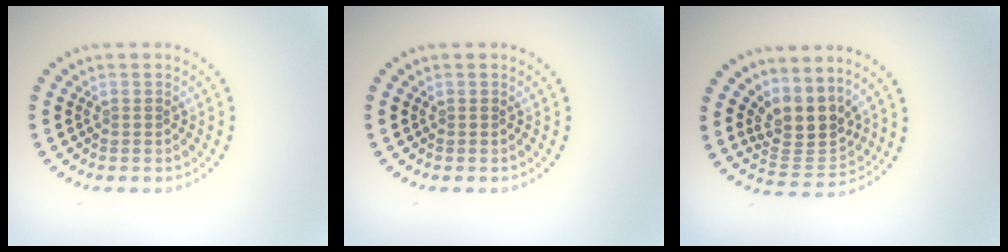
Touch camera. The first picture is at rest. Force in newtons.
{"total": 0.0}
{"total": 3.9, "press": 3.0, "slide": 2.6}